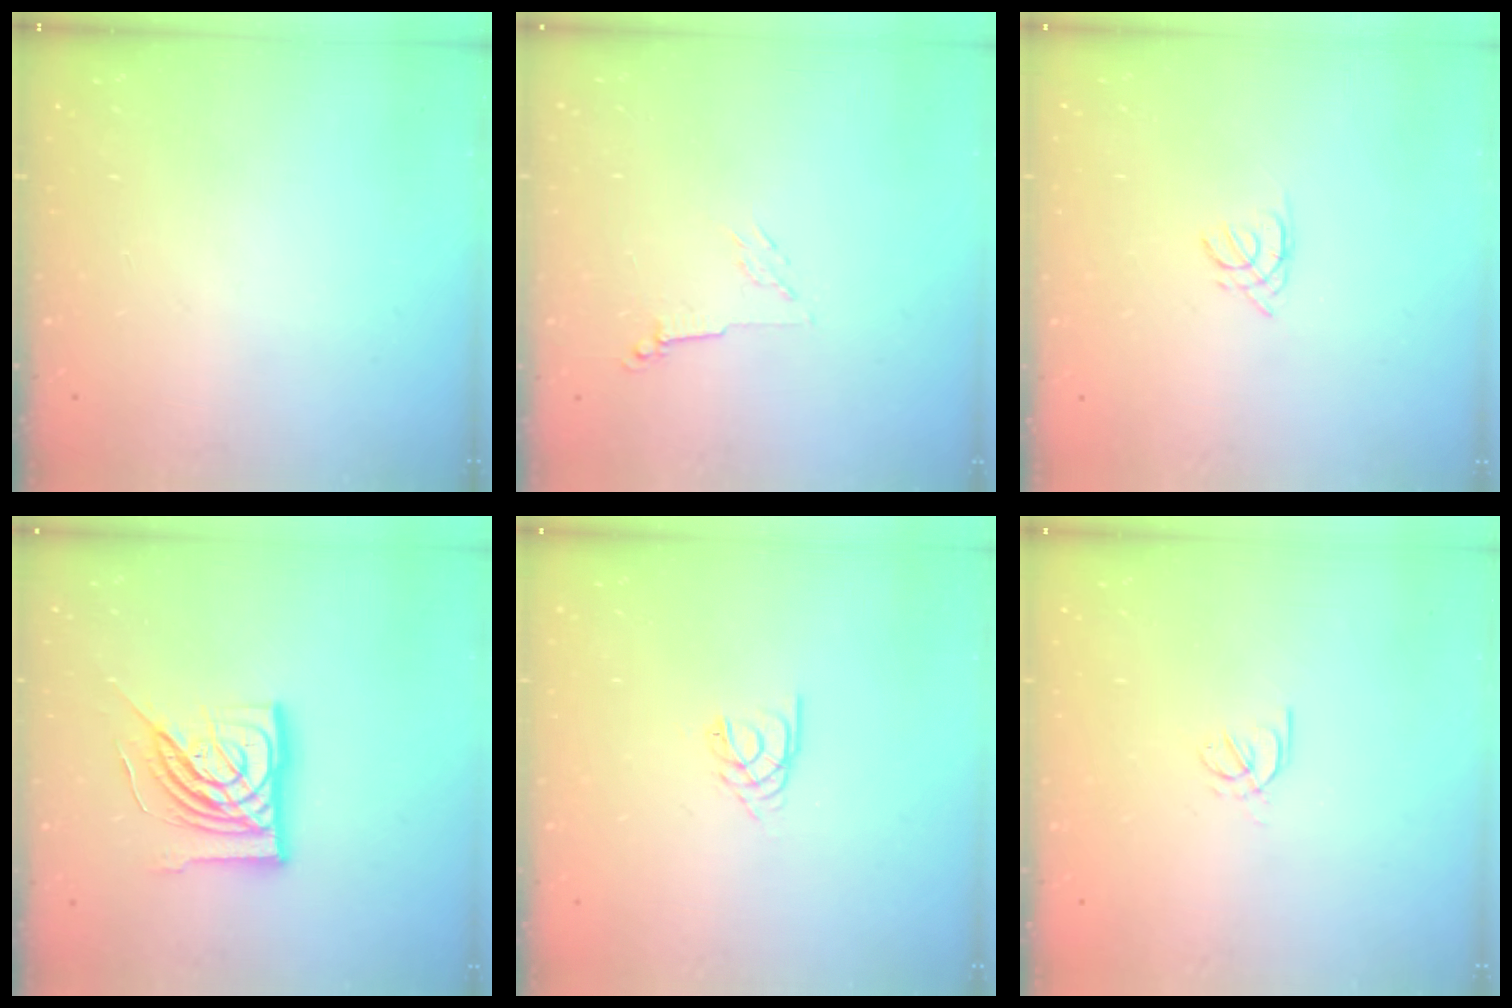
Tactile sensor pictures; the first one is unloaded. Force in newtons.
{"total": 2.8, "press": 2.7, "slide": 0.6}
{"total": 1.7, "press": 1.7, "slide": 0.3}
{"total": 15.7, "press": 15.7, "slide": 1.5}
{"total": 2.2, "press": 2.1, "slide": 0.4}
{"total": 2.4, "press": 2.4, "slide": 0.5}